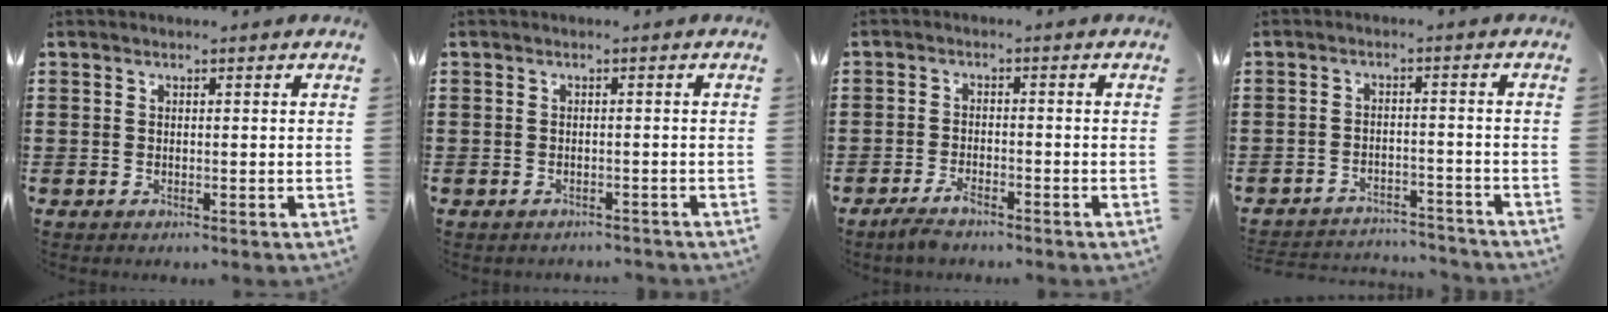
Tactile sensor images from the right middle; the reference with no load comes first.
{"total": 1.1, "force": [-1.1, 0.3, 0.0], "torque": [-0.004, 0.002, -0.024]}
{"total": 2.8, "force": [-2.2, 0.7, 1.5], "torque": [-0.040, -0.001, -0.048]}
{"total": 3.5, "force": [-3.4, 0.4, 0.2], "torque": [-0.008, 0.004, -0.075]}